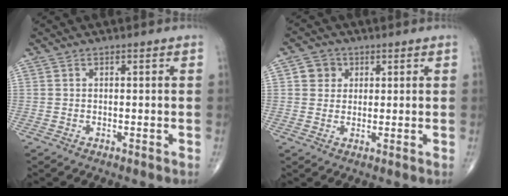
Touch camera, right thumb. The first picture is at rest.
{"total": 4.1, "force": [1.3, 3.7, 1.1], "torque": [0.003, 0.000, 0.016]}